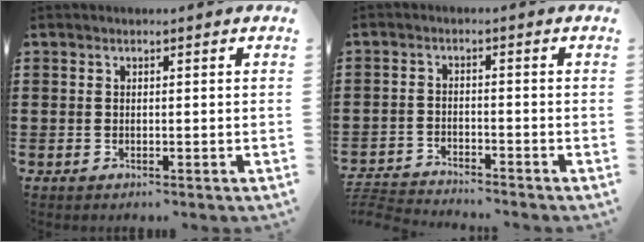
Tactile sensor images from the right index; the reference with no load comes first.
{"total": 3.3, "force": [-3.3, 0.0, 0.0], "torque": [-0.012, -0.004, -0.074]}